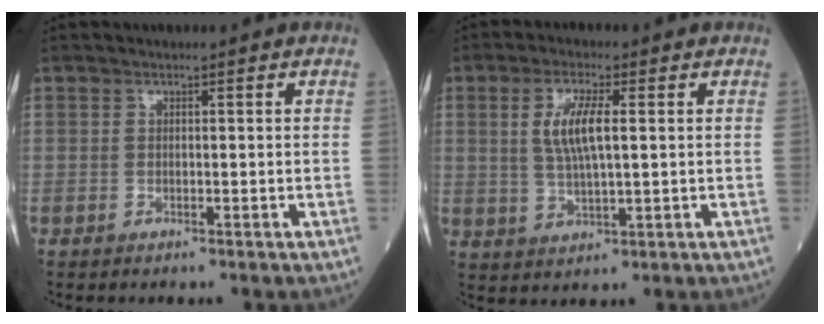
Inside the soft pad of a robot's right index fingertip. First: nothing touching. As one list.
[{"total": 5.0, "force": [1.3, 1.4, 4.6], "torque": [-0.094, 0.003, 0.030]}]